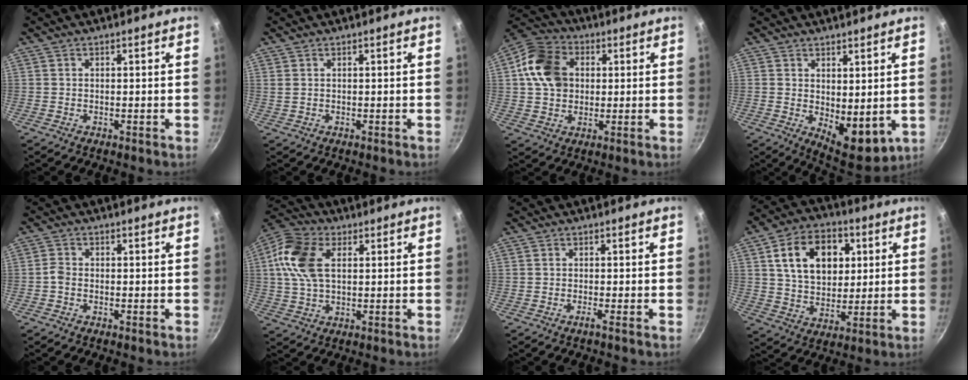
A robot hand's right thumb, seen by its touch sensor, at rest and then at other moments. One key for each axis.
{"total": 0.8, "fx": 0.5, "fy": 0.4, "fz": 0.5, "tx": -0.011, "ty": 0.000, "tz": 0.010}
{"total": 12.7, "fx": 2.0, "fy": 10.0, "fz": 7.7, "tx": -0.119, "ty": 0.009, "tz": 0.022}
{"total": 9.0, "fx": 1.1, "fy": 4.8, "fz": 7.5, "tx": -0.083, "ty": -0.030, "tz": 0.030}
{"total": 1.7, "fx": -0.9, "fy": 1.1, "fz": 1.0, "tx": -0.023, "ty": 0.011, "tz": -0.023}
{"total": 12.1, "fx": 2.6, "fy": 7.4, "fz": 9.1, "tx": -0.167, "ty": 0.012, "tz": 0.037}
{"total": 0.9, "fx": -0.7, "fy": -0.4, "fz": 0.6, "tx": -0.016, "ty": 0.000, "tz": -0.017}
{"total": 16.1, "fx": 4.3, "fy": 11.3, "fz": 10.6, "tx": -0.140, "ty": 0.000, "tz": 0.069}